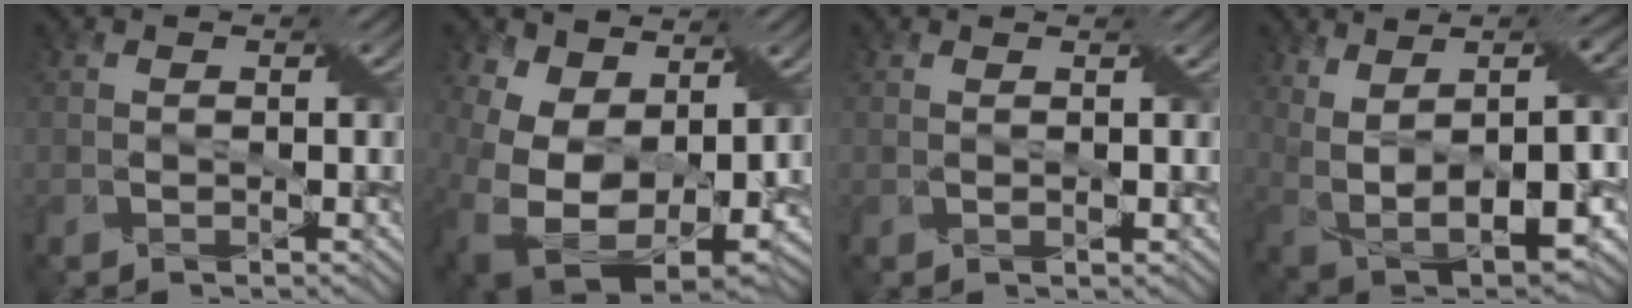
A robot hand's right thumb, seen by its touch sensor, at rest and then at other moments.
{"total": 14.3, "force": [2.9, 9.9, 9.9], "torque": [-0.220, -0.018, 0.077]}
{"total": 1.0, "force": [0.5, 0.0, 0.9], "torque": [-0.021, 0.005, 0.008]}
{"total": 13.4, "force": [0.9, 6.2, 11.8], "torque": [-0.205, -0.010, 0.039]}